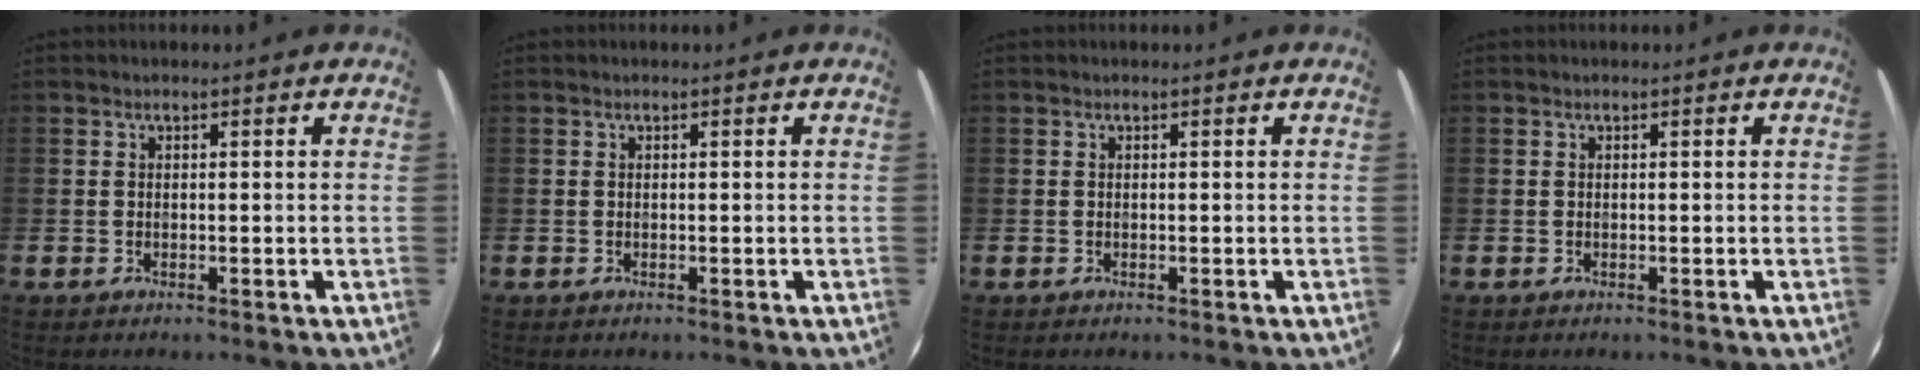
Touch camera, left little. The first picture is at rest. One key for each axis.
{"total": 0.0}
{"total": 0.0}
{"total": 0.0}